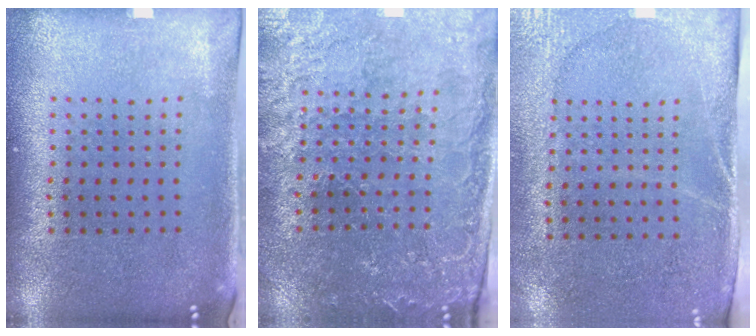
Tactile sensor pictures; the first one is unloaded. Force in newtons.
{"total": 1.5, "press": 1.4, "slide": 0.5}
{"total": 2.7, "press": 2.3, "slide": 1.4}